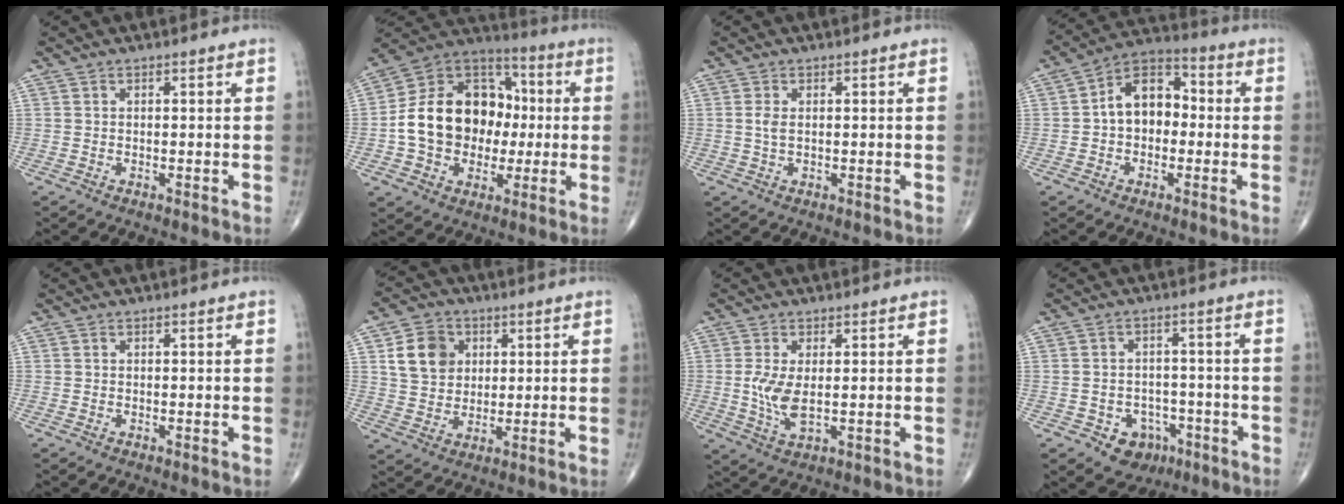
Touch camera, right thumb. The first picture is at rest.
{"total": 19.7, "force": [-0.8, 15.3, 12.3], "torque": [-0.170, 0.039, -0.012]}
{"total": 1.8, "force": [0.2, 0.9, 1.5], "torque": [-0.036, 0.001, 0.007]}
{"total": 10.6, "force": [-0.2, 7.3, 7.6], "torque": [-0.094, 0.037, -0.019]}
{"total": 0.0}
{"total": 9.3, "force": [2.9, 7.6, 4.5], "torque": [-0.055, -0.006, 0.055]}
{"total": 5.9, "force": [0.2, 2.5, 5.3], "torque": [-0.116, -0.013, 0.009]}
{"total": 7.2, "force": [-3.6, 5.7, 2.7], "torque": [-0.013, 0.028, -0.043]}